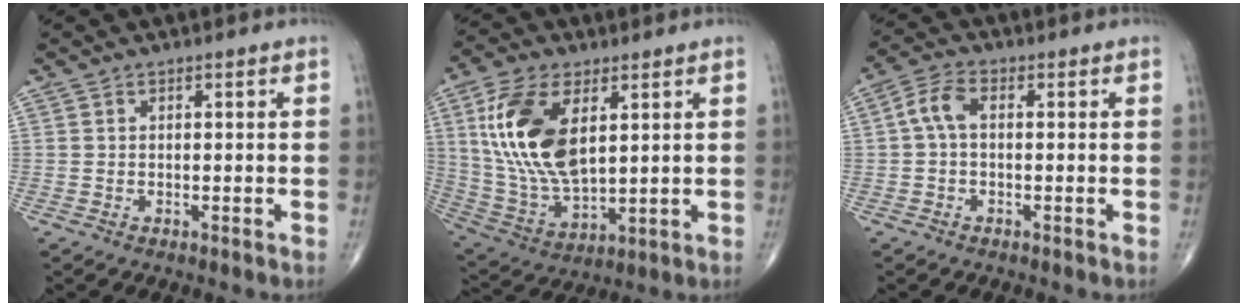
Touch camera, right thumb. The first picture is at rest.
{"total": 17.9, "force": [5.1, 9.2, 14.5], "torque": [-0.286, -0.019, 0.105]}
{"total": 4.6, "force": [0.1, 2.5, 3.8], "torque": [-0.080, 0.016, -0.005]}